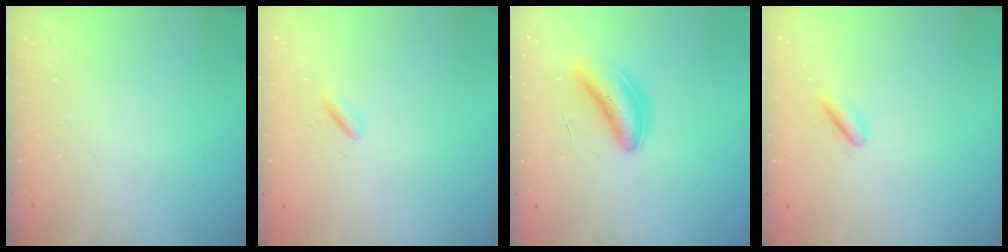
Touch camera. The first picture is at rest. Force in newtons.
{"total": 0.9, "press": 0.6, "slide": 0.6}
{"total": 5.0, "press": 4.9, "slide": 1.2}
{"total": 2.9, "press": 2.6, "slide": 1.2}